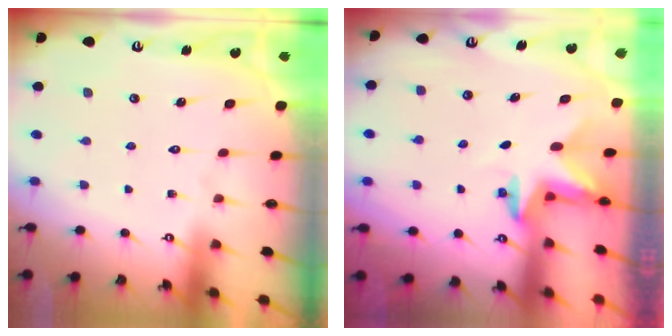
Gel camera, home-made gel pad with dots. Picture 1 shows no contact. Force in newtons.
{"total": 2.5, "press": 2.5, "slide": 0.4}